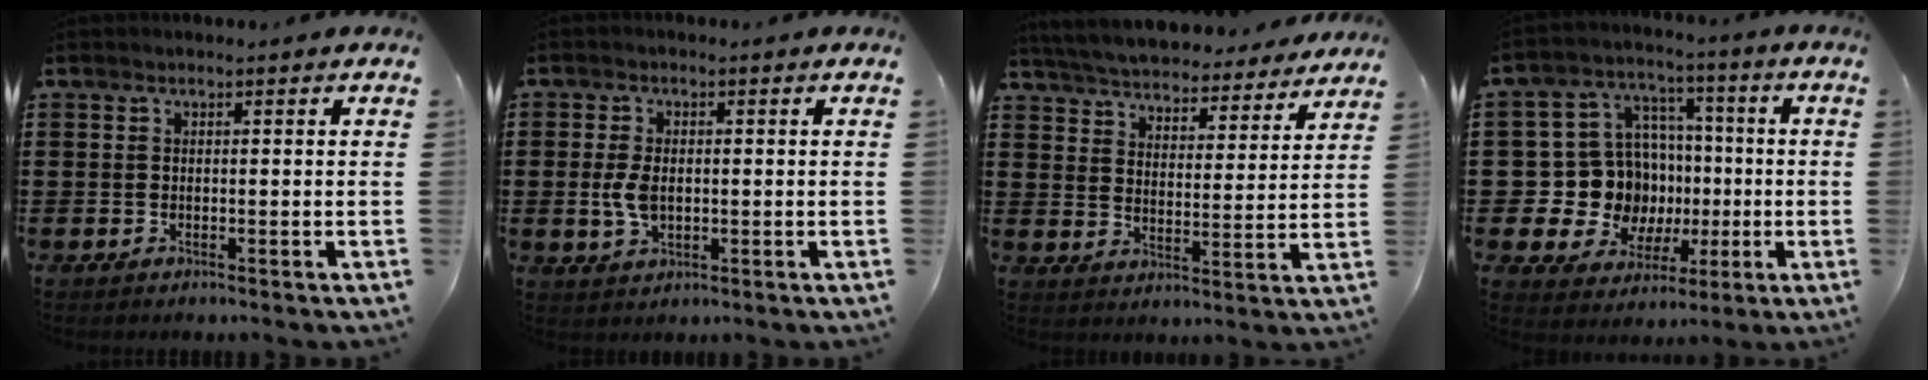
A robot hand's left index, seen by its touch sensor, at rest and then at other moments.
{"total": 4.4, "force": [0.0, 2.6, 3.6], "torque": [-0.093, -0.002, -0.005]}
{"total": 5.4, "force": [5.4, 0.0, 0.3], "torque": [-0.035, -0.044, 0.092]}
{"total": 12.1, "force": [-0.7, 11.5, 3.7], "torque": [-0.115, -0.001, -0.002]}